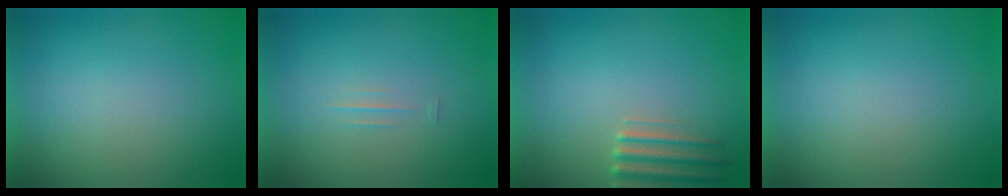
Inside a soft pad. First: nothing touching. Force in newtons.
{"total": 1.3}
{"total": 2.8}
{"total": 1.2}